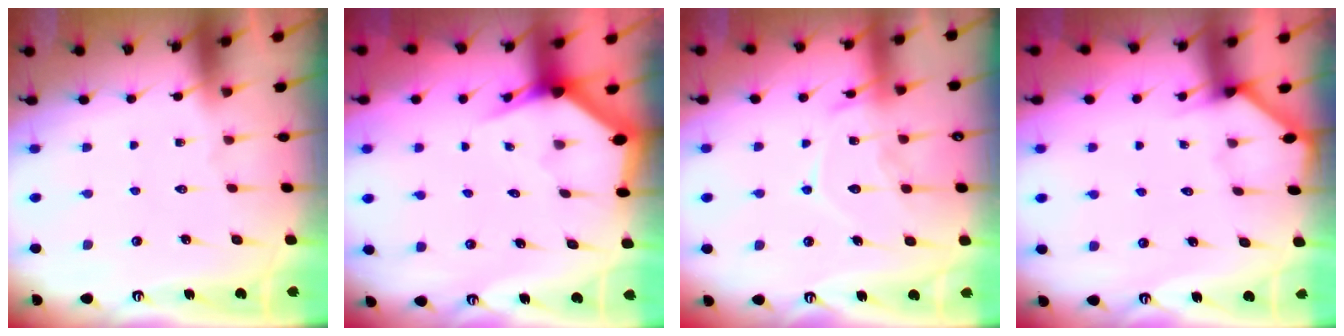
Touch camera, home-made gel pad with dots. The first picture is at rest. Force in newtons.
{"total": 2.7, "press": 2.7, "slide": 0.2}
{"total": 13.4, "press": 13.4, "slide": 1.2}
{"total": 1.7, "press": 1.7, "slide": 0.2}